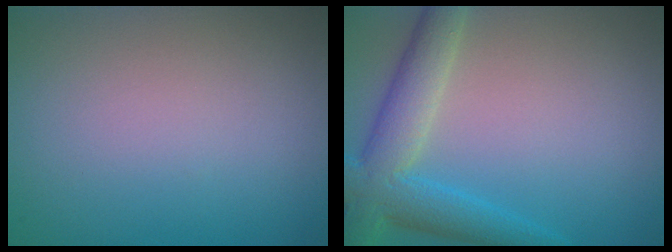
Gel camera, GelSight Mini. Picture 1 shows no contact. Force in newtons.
{"total": 5.7, "press": 5.7, "slide": 0.1}